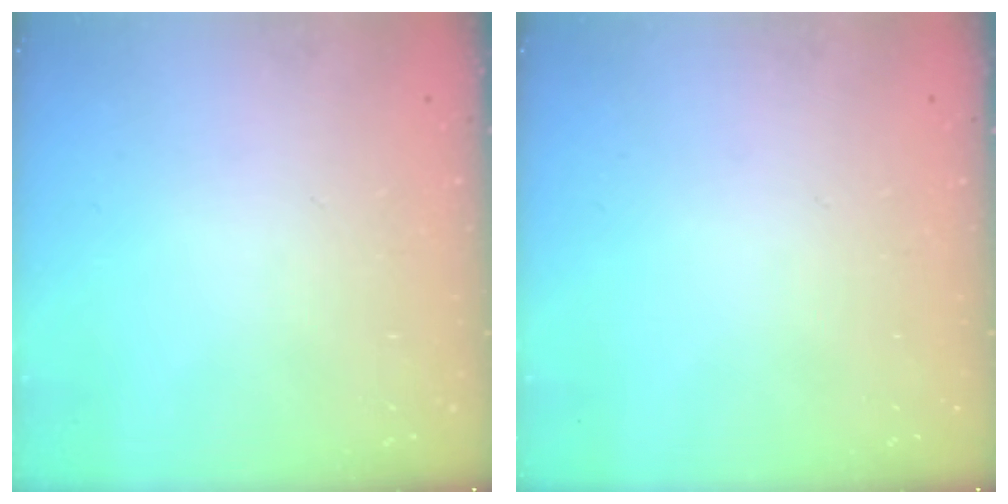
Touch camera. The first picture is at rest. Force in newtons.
{"total": 0.0}